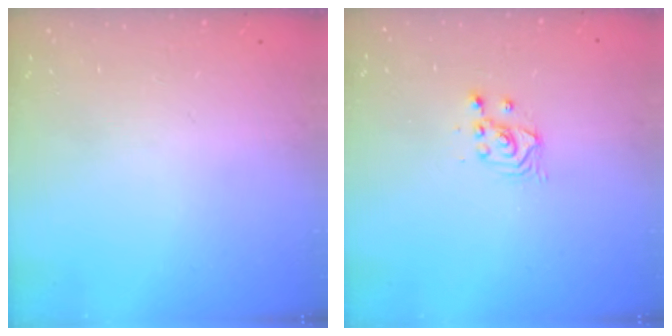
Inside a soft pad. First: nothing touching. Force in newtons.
{"total": 2.4, "press": 2.4, "slide": 0.2}